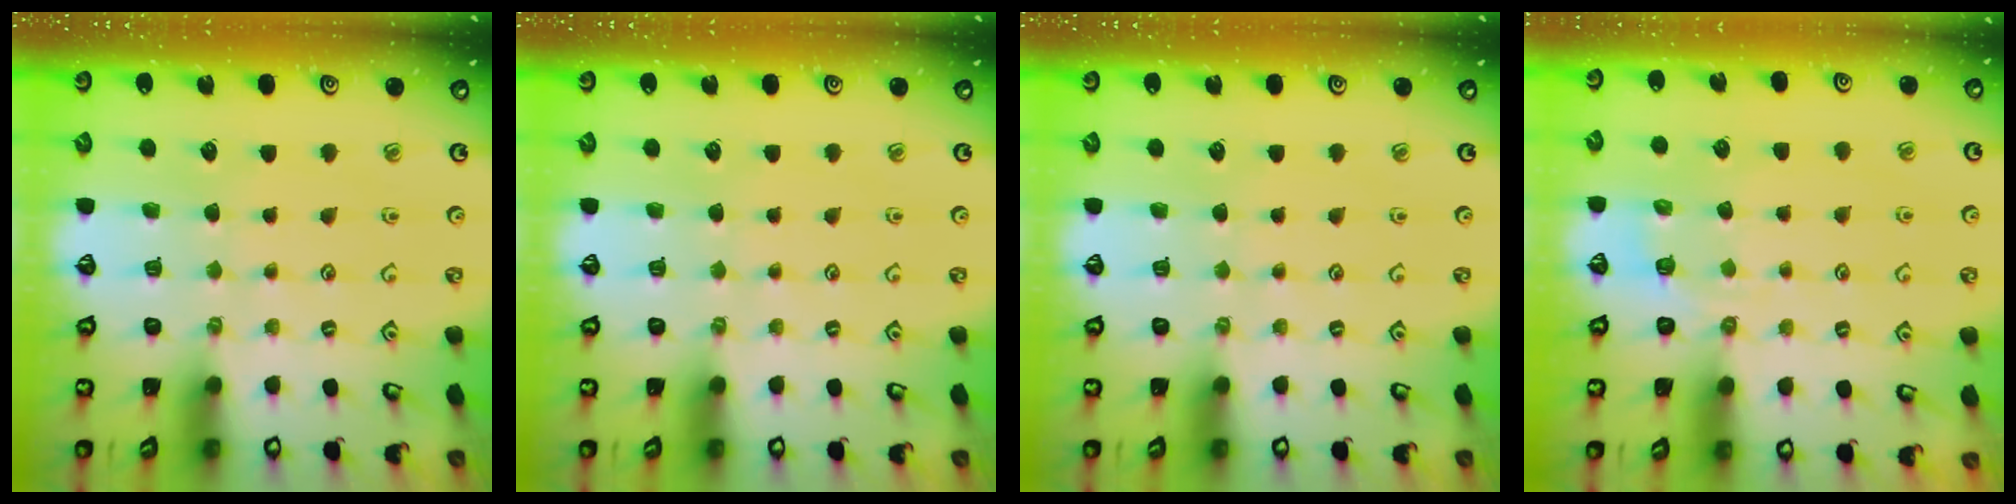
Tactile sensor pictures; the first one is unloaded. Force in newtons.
{"total": 0.0}
{"total": 0.0}
{"total": 2.1, "press": 1.0, "slide": 1.9}